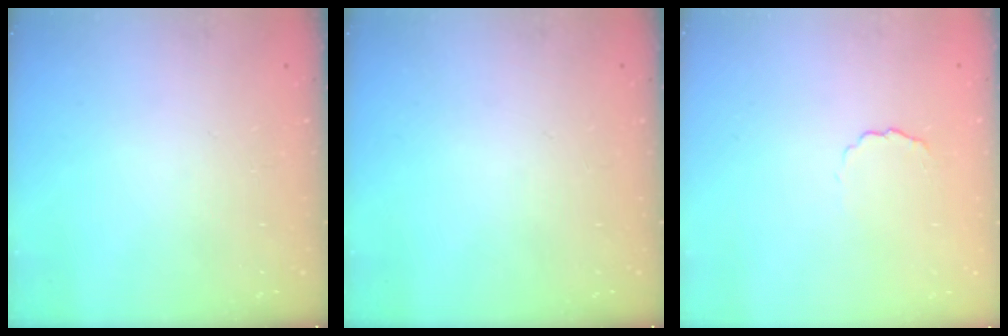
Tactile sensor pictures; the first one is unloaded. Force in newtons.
{"total": 0.0}
{"total": 2.4, "press": 2.4, "slide": 0.5}